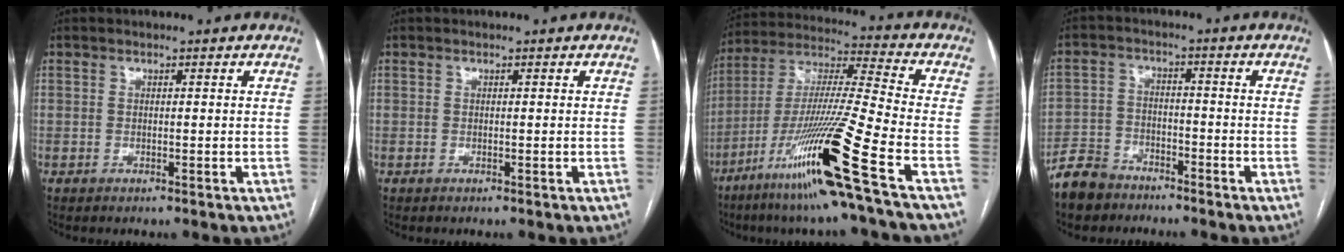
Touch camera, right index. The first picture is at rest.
{"total": 0.0}
{"total": 20.9, "force": [-10.7, -1.8, 17.9], "torque": [-0.356, -0.042, -0.202]}
{"total": 6.5, "force": [-5.4, 3.4, 1.3], "torque": [-0.033, -0.003, -0.107]}